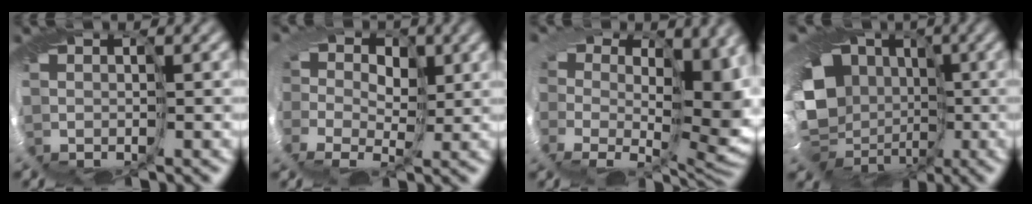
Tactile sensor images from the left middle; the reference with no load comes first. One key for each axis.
{"total": 4.6, "fx": 0.1, "fy": 3.9, "fz": 2.4, "tx": -0.023, "ty": -0.005, "tz": -0.025}
{"total": 8.5, "fx": 0.9, "fy": 5.6, "fz": 6.4, "tx": -0.090, "ty": -0.054, "tz": 0.024}
{"total": 13.5, "fx": -2.2, "fy": 11.5, "fz": 6.7, "tx": -0.113, "ty": -0.040, "tz": -0.071}